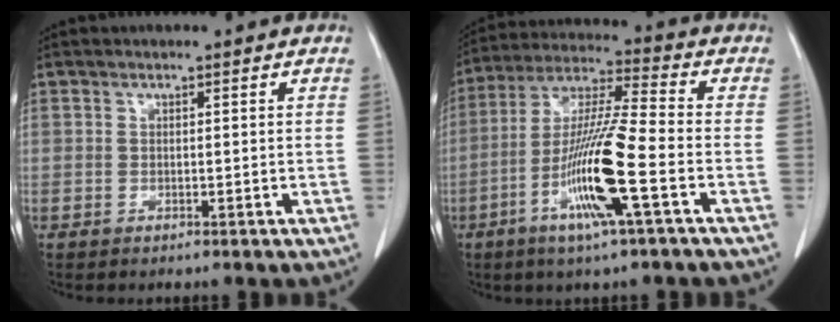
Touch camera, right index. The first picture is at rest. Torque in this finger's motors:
{"motor_torque": [2.14, 0.00, 0.56, 0.21]}